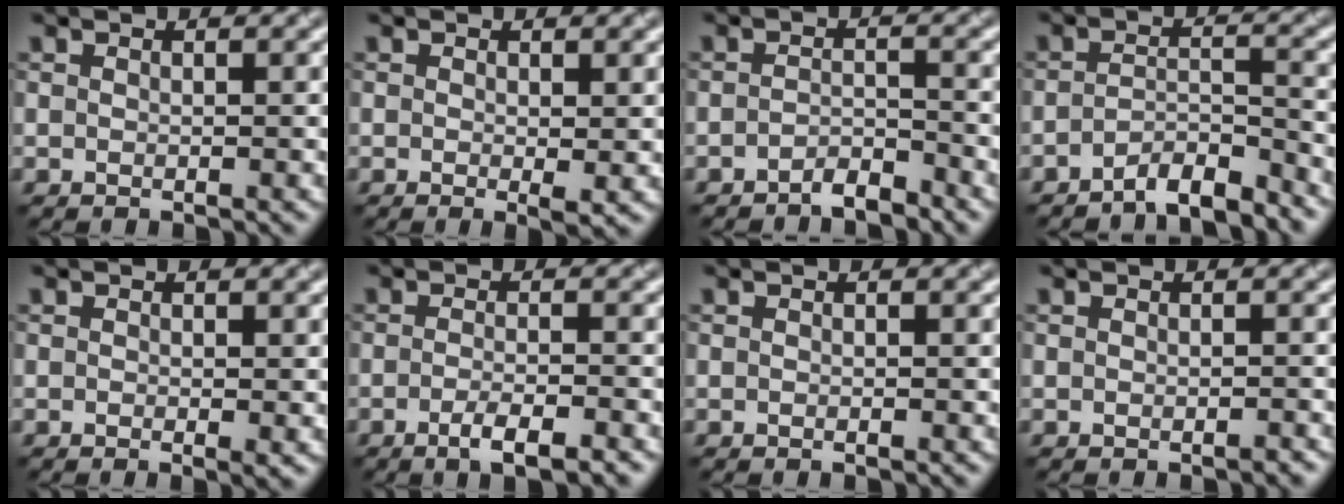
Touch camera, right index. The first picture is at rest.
{"total": 1.5, "force": [-0.1, 0.3, 1.5], "torque": [-0.021, -0.007, 0.002]}
{"total": 2.2, "force": [-2.0, 0.4, 0.7], "torque": [-0.014, 0.006, -0.039]}
{"total": 4.4, "force": [-4.0, 0.7, 1.6], "torque": [-0.023, 0.010, -0.072]}
{"total": 1.3, "force": [-0.3, 0.2, 1.2], "torque": [-0.017, -0.005, -0.002]}
{"total": 3.2, "force": [-1.9, 0.8, 2.5], "torque": [-0.039, 0.000, -0.035]}
{"total": 0.0}
{"total": 1.2, "force": [-0.6, 0.3, 1.0], "torque": [-0.010, -0.001, -0.005]}